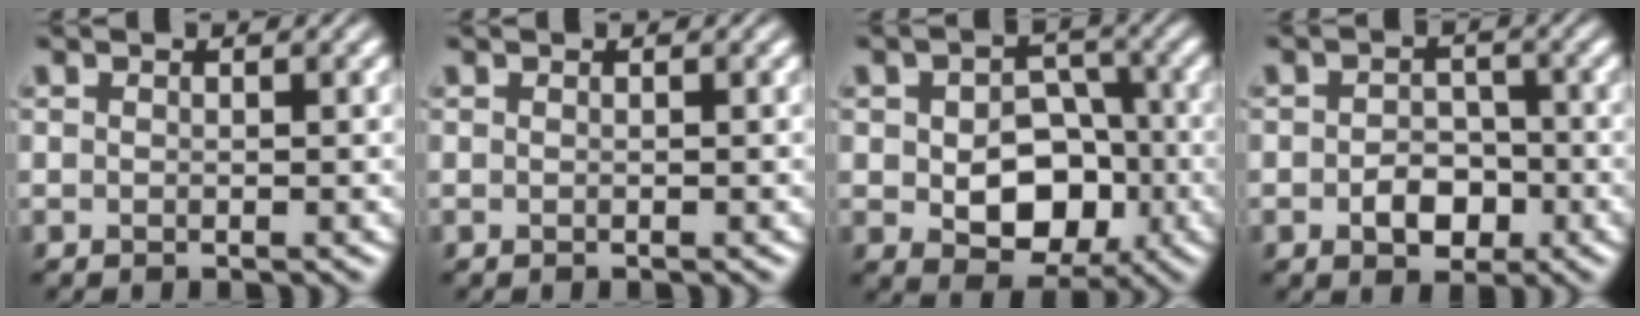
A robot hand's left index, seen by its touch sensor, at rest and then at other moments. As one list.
[{"total": 0.0}, {"total": 7.5, "force": [-1.2, 5.5, 5.0], "torque": [-0.070, -0.010, -0.009]}, {"total": 3.1, "force": [-1.1, 2.2, 1.9], "torque": [-0.026, 0.003, -0.020]}]